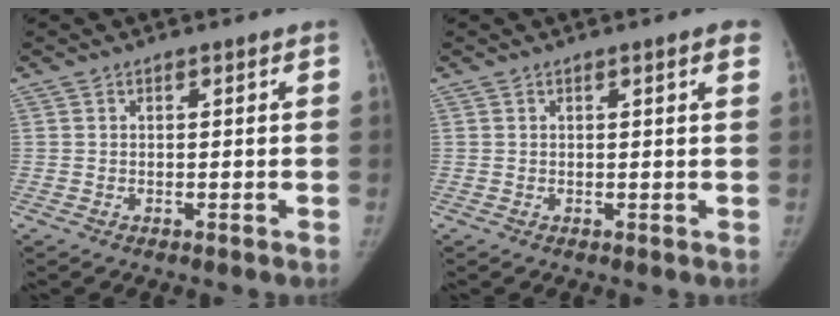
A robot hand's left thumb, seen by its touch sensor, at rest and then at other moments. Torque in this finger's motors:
{"motor_torque": [-0.10, 0.01, 0.11, 0.49, -0.03]}